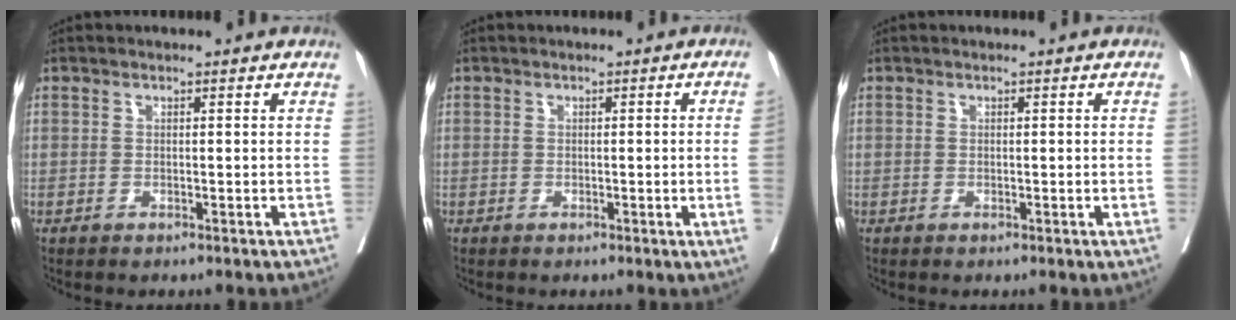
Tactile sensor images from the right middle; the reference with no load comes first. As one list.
[{"total": 3.9, "force": [-0.4, -0.8, 3.8], "torque": [-0.062, -0.002, 0.002]}, {"total": 0.7, "force": [0.0, 0.0, 0.7], "torque": [-0.015, 0.004, 0.004]}]